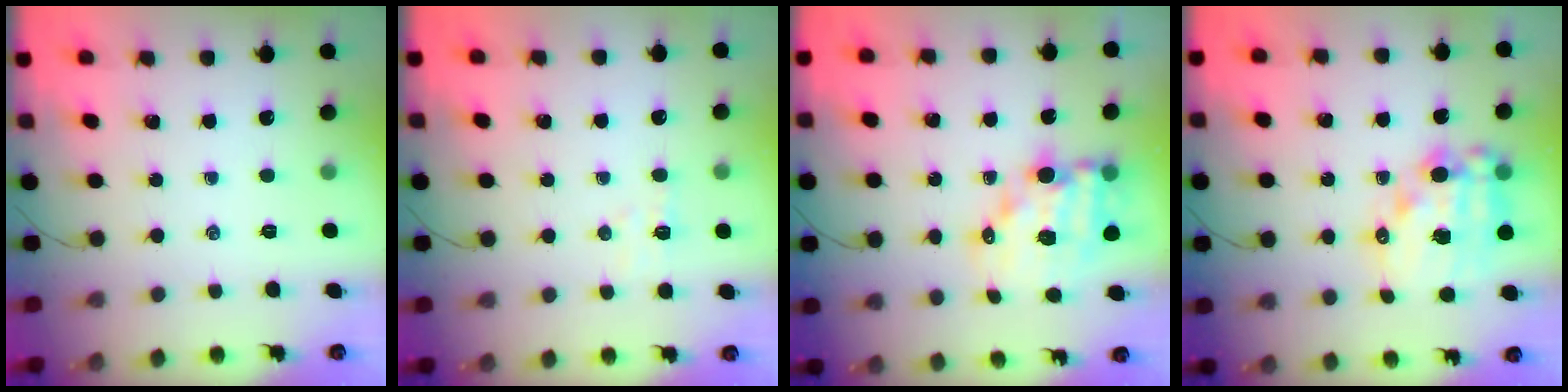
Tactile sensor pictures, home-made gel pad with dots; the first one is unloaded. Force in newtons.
{"total": 4.7, "press": 4.6, "slide": 1.2}
{"total": 12.0, "press": 11.7, "slide": 2.8}
{"total": 16.1, "press": 15.7, "slide": 3.5}